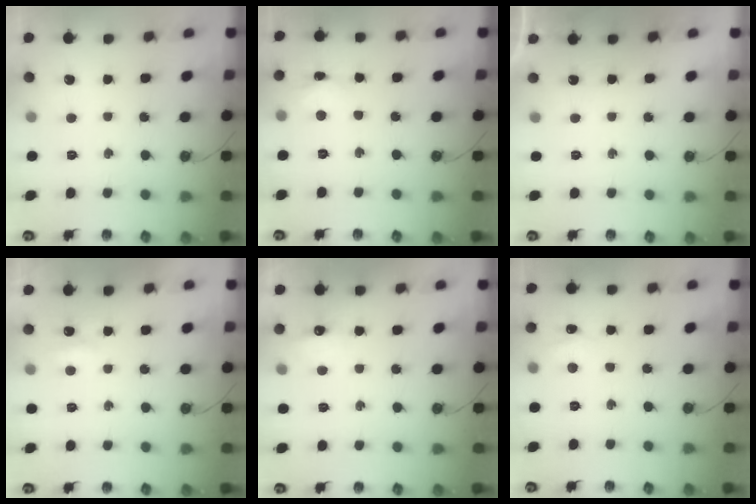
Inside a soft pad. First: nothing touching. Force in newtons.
{"total": 3.1, "press": 3.1, "slide": 0.1}
{"total": 0.0}
{"total": 3.0, "press": 3.0, "slide": 0.6}
{"total": 5.8, "press": 5.7, "slide": 0.9}
{"total": 3.5, "press": 3.4, "slide": 0.6}